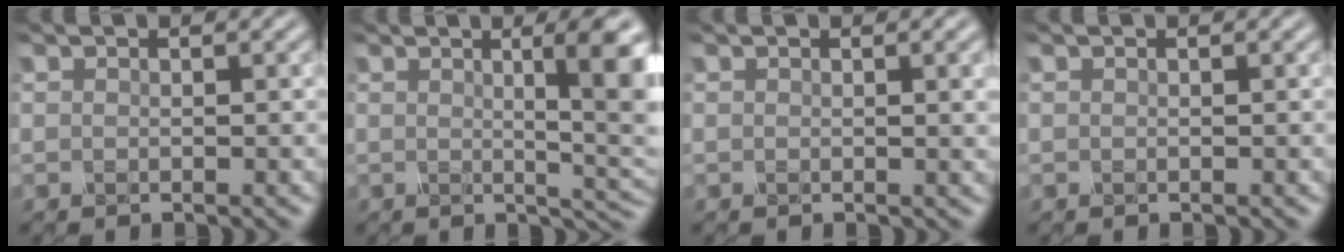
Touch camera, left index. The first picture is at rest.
{"total": 7.4, "force": [1.3, 1.9, 7.0], "torque": [-0.052, 0.015, 0.014]}
{"total": 3.3, "force": [0.9, 1.4, 2.8], "torque": [-0.013, 0.018, -0.001]}
{"total": 0.0}